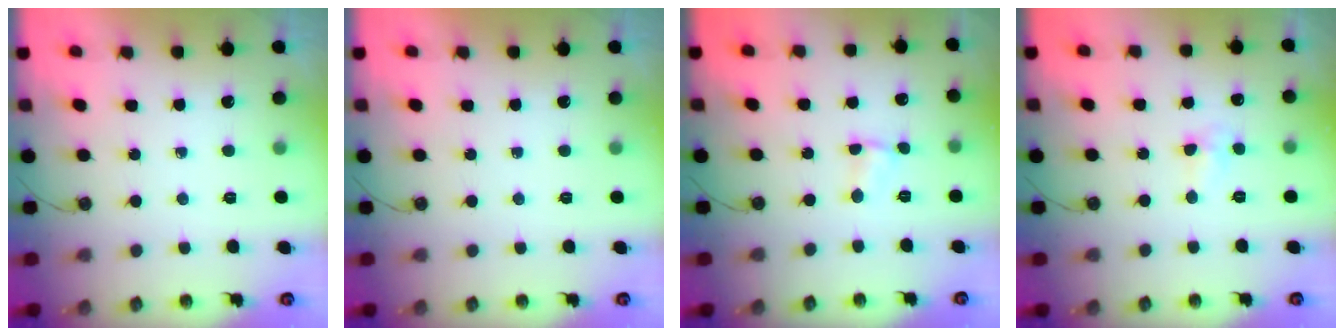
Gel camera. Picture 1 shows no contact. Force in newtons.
{"total": 0.0}
{"total": 1.8, "press": 1.8, "slide": 0.2}
{"total": 4.8, "press": 4.8, "slide": 0.6}